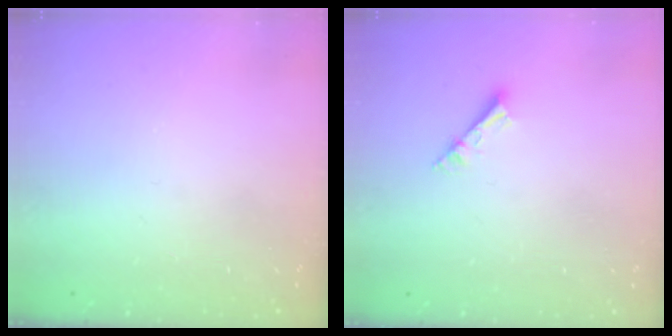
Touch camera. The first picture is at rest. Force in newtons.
{"total": 3.0, "press": 3.0, "slide": 0.4}